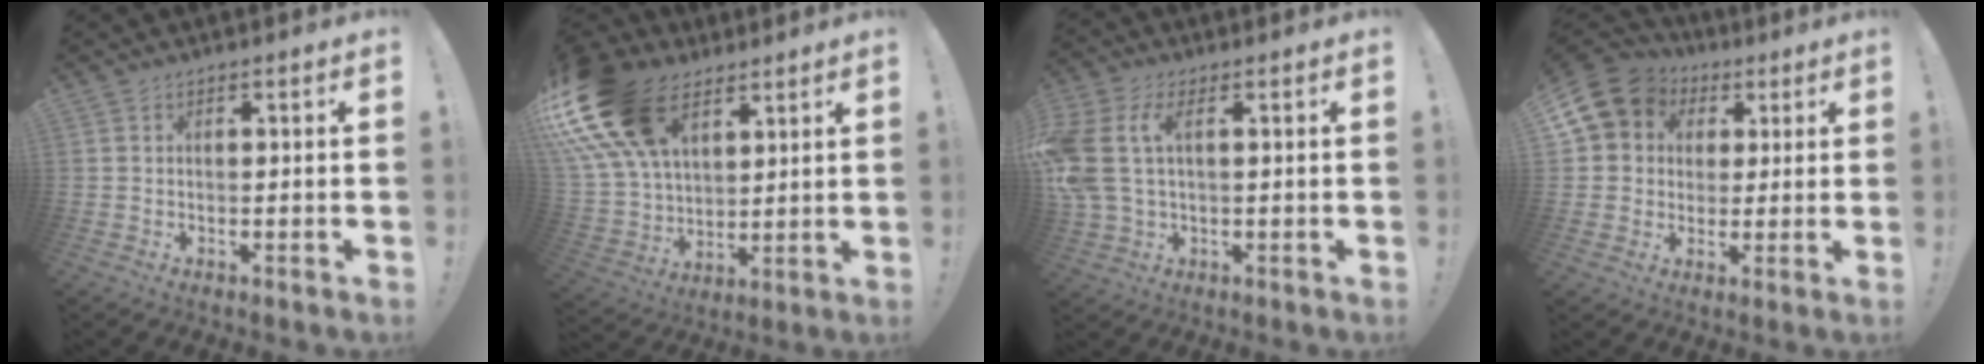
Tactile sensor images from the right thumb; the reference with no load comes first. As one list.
[{"total": 22.9, "force": [11.9, 13.8, 13.8], "torque": [-0.262, -0.056, 0.225]}, {"total": 12.0, "force": [2.6, 7.1, 9.4], "torque": [-0.211, -0.008, 0.048]}, {"total": 10.8, "force": [3.8, 9.3, 3.9], "torque": [-0.063, -0.019, 0.076]}]